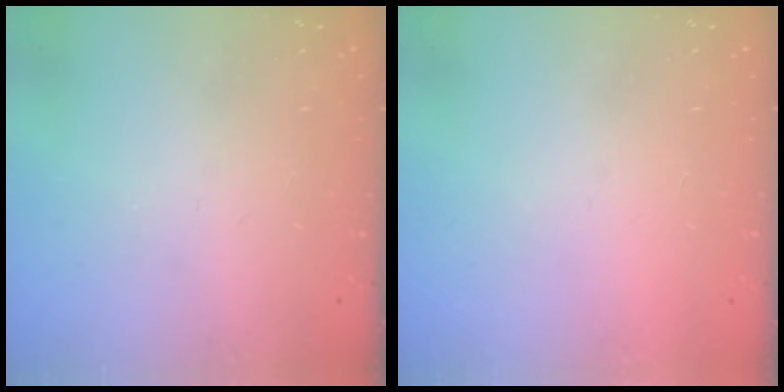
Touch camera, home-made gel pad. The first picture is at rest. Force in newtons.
{"total": 1.5, "press": 1.5, "slide": 0.1}